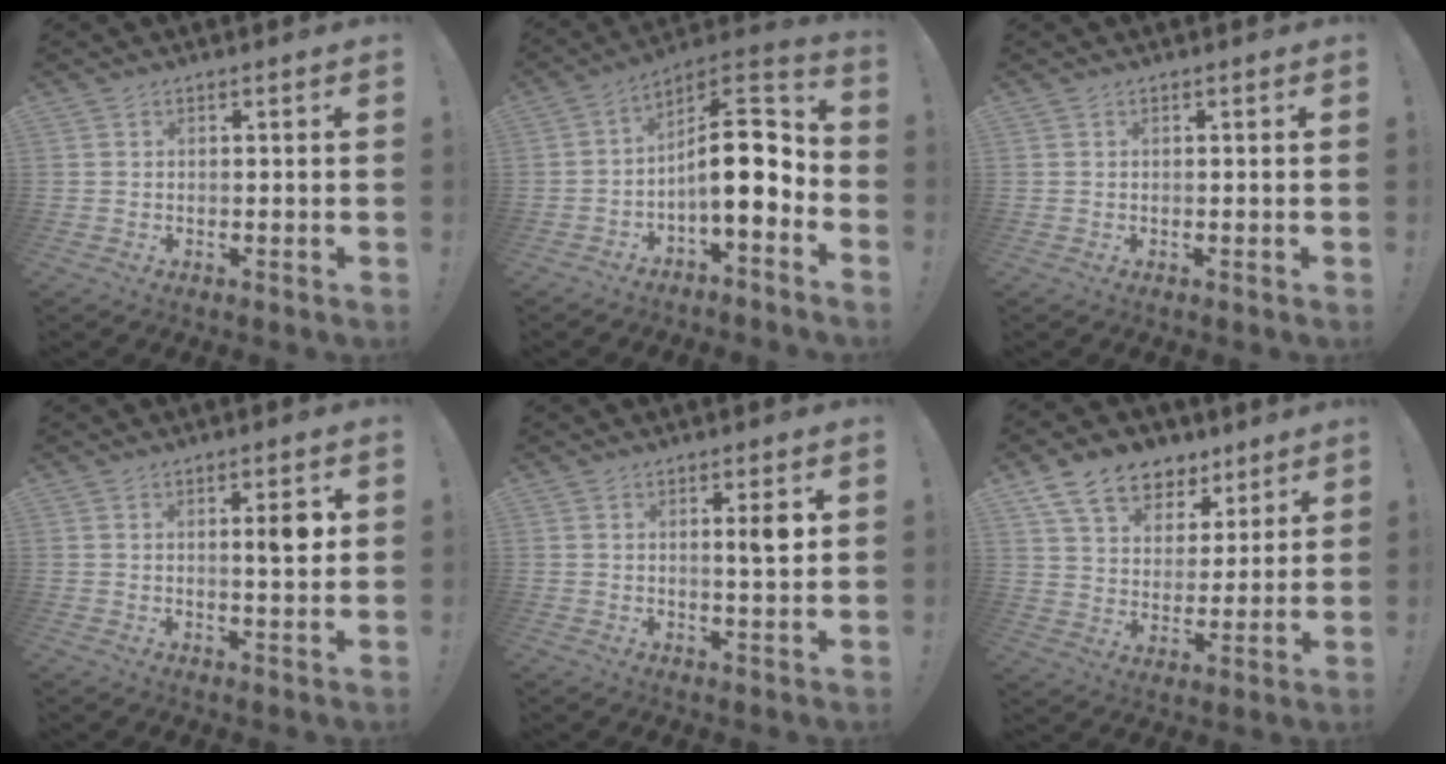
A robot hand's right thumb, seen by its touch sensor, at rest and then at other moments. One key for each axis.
{"total": 14.2, "fx": -1.2, "fy": 6.1, "fz": 12.8, "tx": -0.193, "ty": 0.001, "tz": -0.018}
{"total": 0.0}
{"total": 5.3, "fx": 1.3, "fy": 1.1, "fz": 5.0, "tx": -0.075, "ty": -0.007, "tz": 0.014}
{"total": 5.0, "fx": 1.4, "fy": 0.5, "fz": 4.7, "tx": -0.070, "ty": -0.009, "tz": 0.014}
{"total": 14.0, "fx": 9.3, "fy": 8.9, "fz": 5.5, "tx": -0.099, "ty": -0.056, "tz": 0.177}